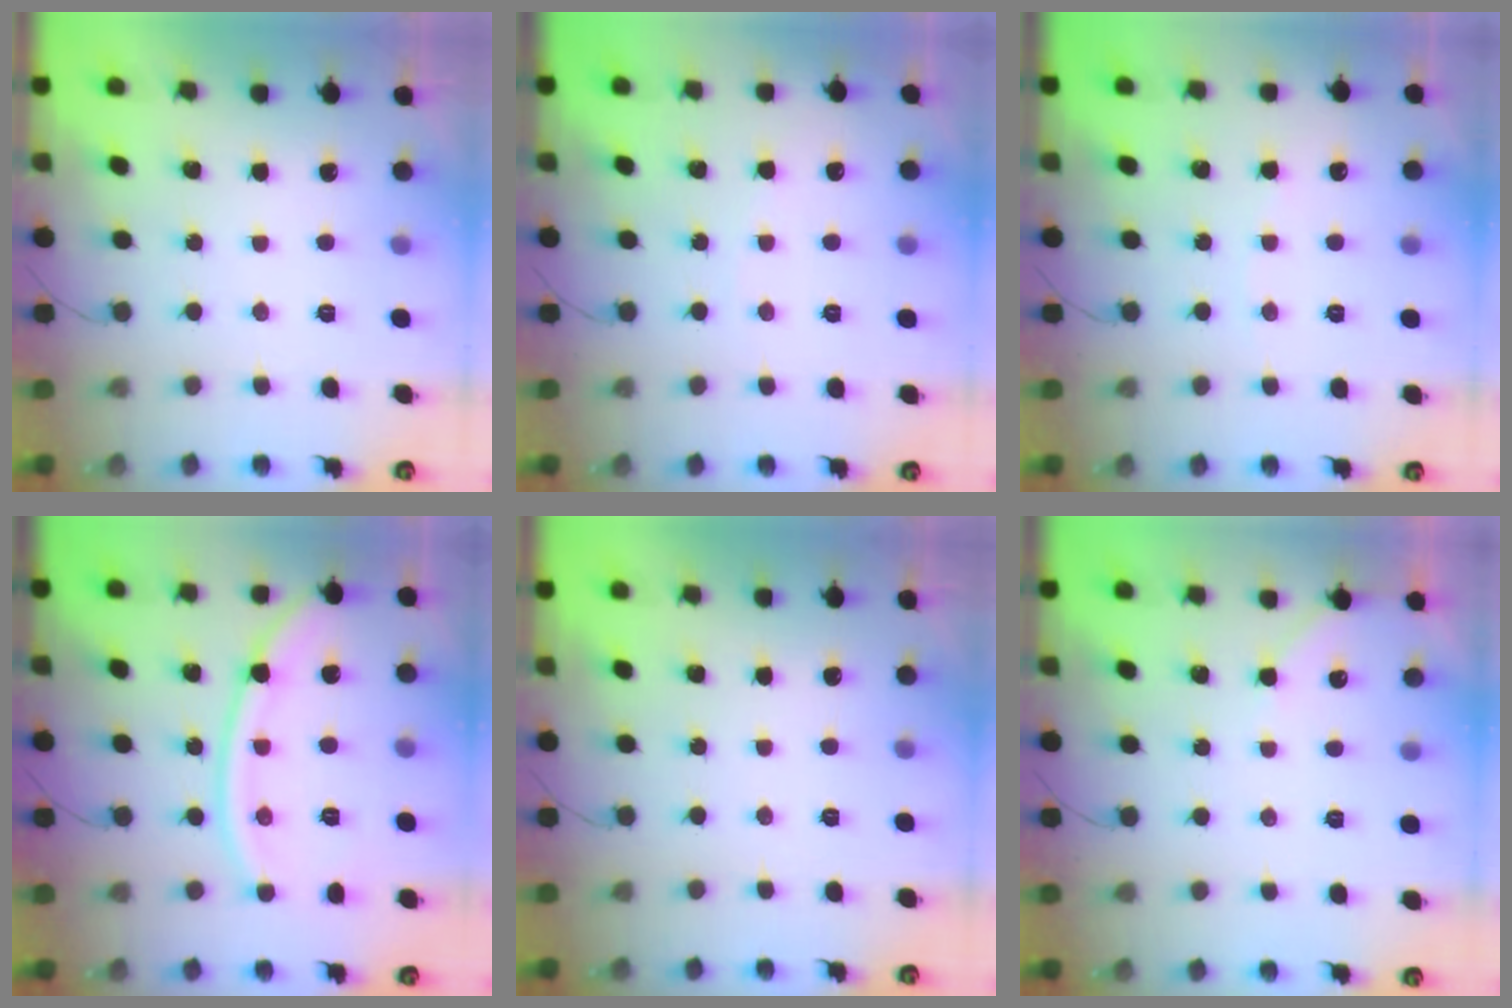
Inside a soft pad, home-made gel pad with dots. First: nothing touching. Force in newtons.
{"total": 2.9, "press": 2.9, "slide": 0.4}
{"total": 2.6, "press": 2.6, "slide": 0.3}
{"total": 12.4, "press": 12.4, "slide": 0.9}
{"total": 0.0}
{"total": 3.7, "press": 3.7, "slide": 0.4}